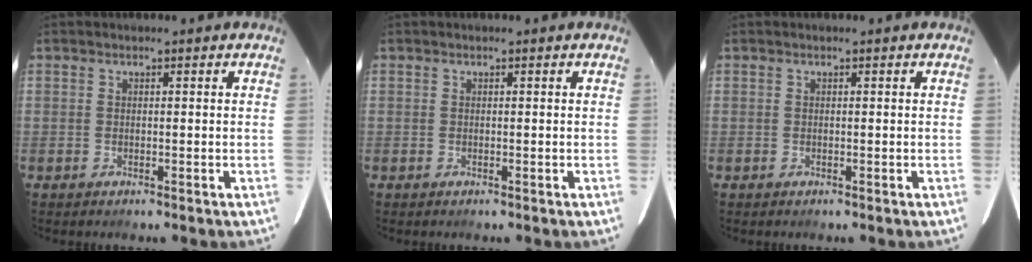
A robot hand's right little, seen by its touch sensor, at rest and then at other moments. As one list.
[{"total": 0.0}, {"total": 0.0}]